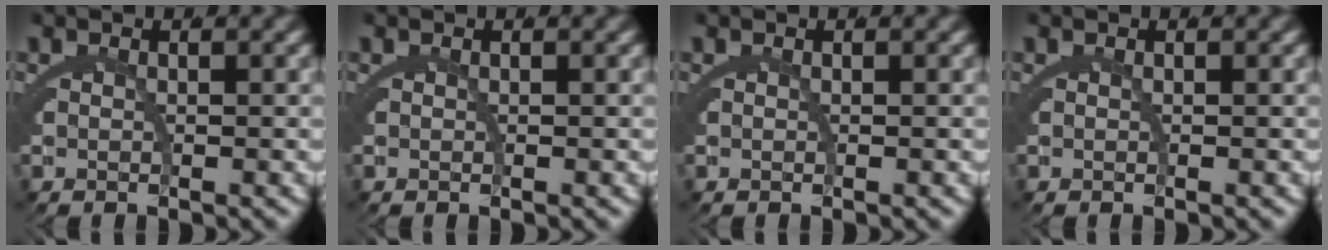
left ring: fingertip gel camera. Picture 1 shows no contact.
{"total": 0.0}
{"total": 0.0}
{"total": 0.0}